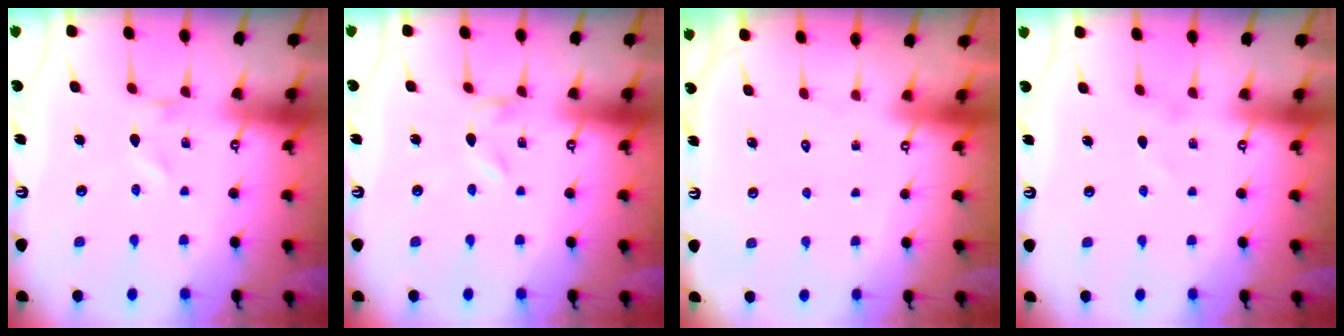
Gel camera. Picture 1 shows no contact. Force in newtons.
{"total": 0.0}
{"total": 1.6, "press": 1.6, "slide": 0.1}
{"total": 0.6, "press": 0.5, "slide": 0.3}